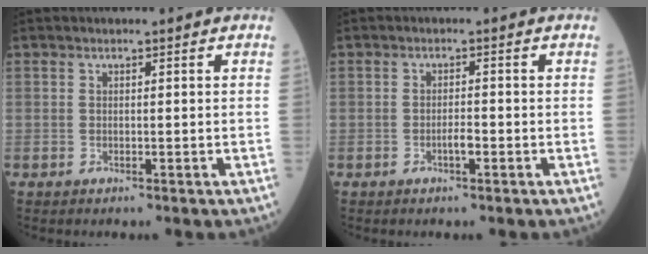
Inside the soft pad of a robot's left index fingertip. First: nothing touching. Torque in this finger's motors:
{"motor_torque": [0.27, 0.15, 0.02, 0.01]}